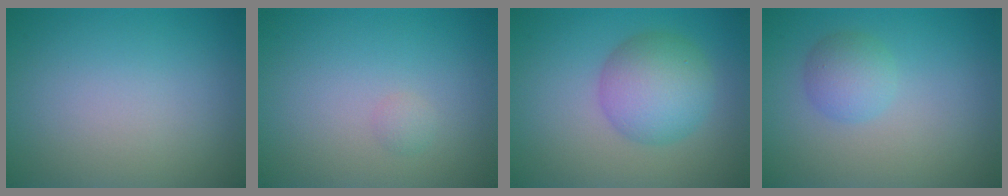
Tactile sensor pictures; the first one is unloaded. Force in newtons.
{"total": 0.7, "press": 0.7, "slide": 0.0}
{"total": 5.4, "press": 5.4, "slide": 0.1}
{"total": 2.4, "press": 2.4, "slide": 0.1}